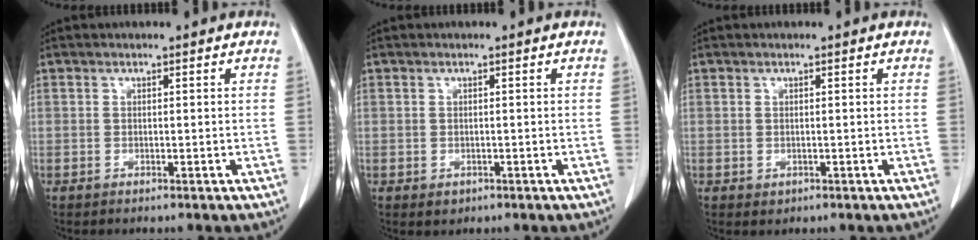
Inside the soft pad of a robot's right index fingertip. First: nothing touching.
{"total": 1.1, "force": [-0.4, 1.0, 0.4], "torque": [-0.007, 0.001, 0.001]}
{"total": 0.7, "force": [-0.1, 0.7, 0.3], "torque": [-0.006, 0.000, 0.004]}